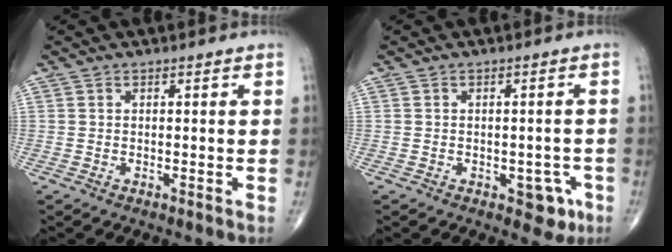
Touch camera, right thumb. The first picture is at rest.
{"total": 4.6, "force": [-2.0, 2.8, 3.0], "torque": [-0.010, 0.009, -0.023]}